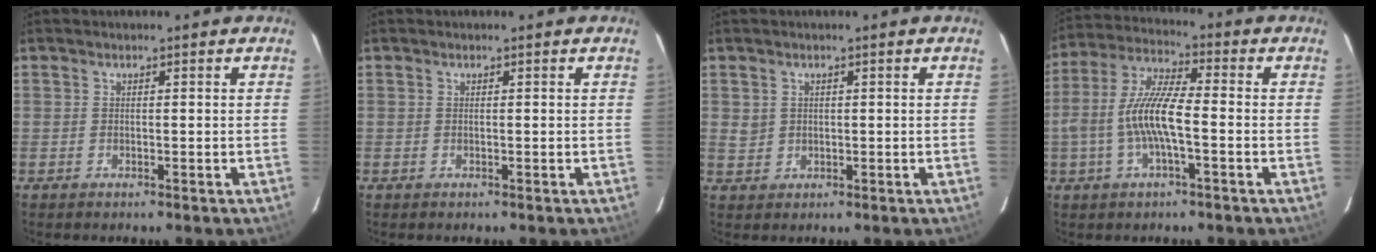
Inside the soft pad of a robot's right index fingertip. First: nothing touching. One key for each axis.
{"total": 0.0}
{"total": 2.3, "fx": 0.5, "fy": 2.2, "fz": 0.6, "tx": -0.008, "ty": 0.005, "tz": 0.011}
{"total": 10.8, "fx": -2.3, "fy": 2.7, "fz": 10.2, "tx": -0.216, "ty": 0.005, "tz": -0.044}